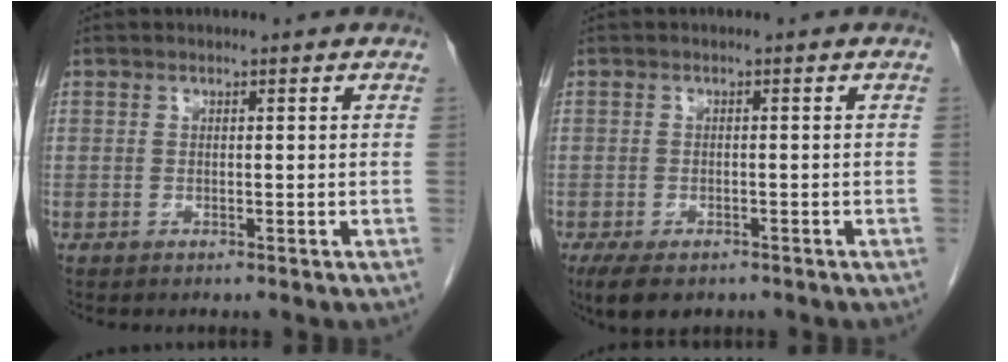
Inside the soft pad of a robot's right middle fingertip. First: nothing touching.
{"total": 5.6, "force": [-3.9, 2.5, 3.1], "torque": [-0.053, -0.011, -0.057]}